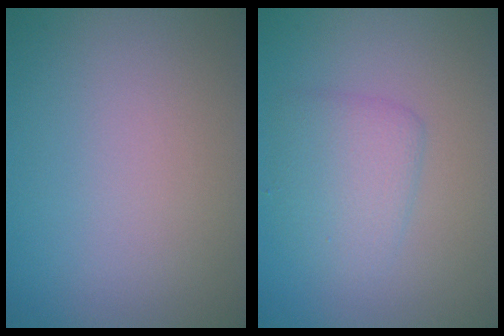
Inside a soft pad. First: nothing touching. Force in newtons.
{"total": 3.0, "press": 3.0, "slide": 0.1}